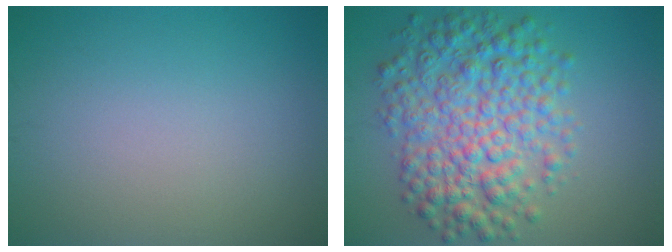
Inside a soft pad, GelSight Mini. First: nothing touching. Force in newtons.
{"total": 8.0, "press": 8.0, "slide": 0.1}